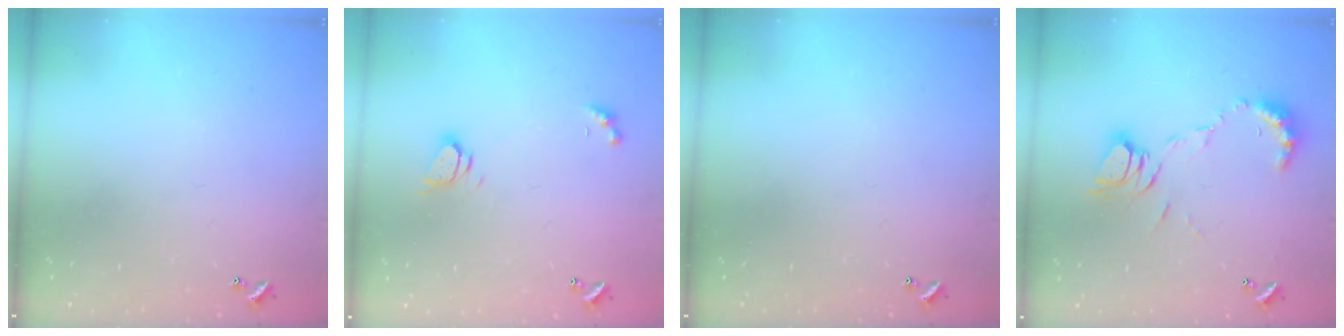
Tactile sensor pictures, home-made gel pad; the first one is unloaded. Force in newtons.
{"total": 3.5, "press": 3.4, "slide": 0.4}
{"total": 0.0}
{"total": 8.8, "press": 8.8, "slide": 1.0}